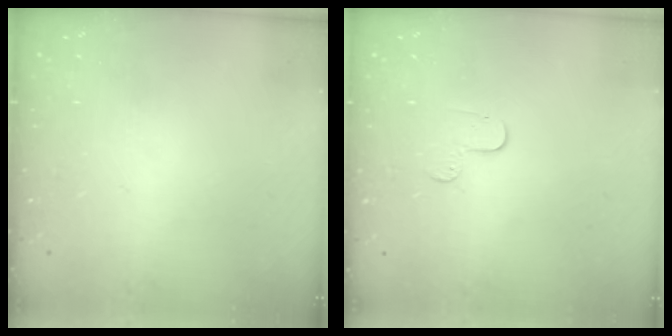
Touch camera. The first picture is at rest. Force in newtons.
{"total": 5.1, "press": 5.1, "slide": 0.5}